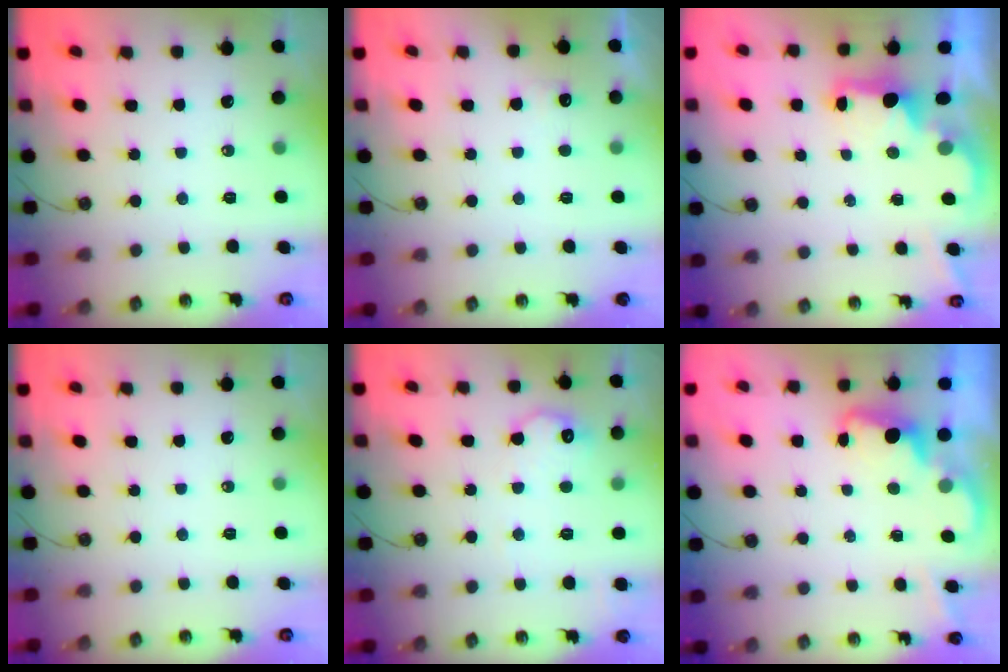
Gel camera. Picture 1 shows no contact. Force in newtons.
{"total": 3.0, "press": 2.8, "slide": 1.0}
{"total": 2.2, "press": 2.0, "slide": 0.8}
{"total": 0.0}
{"total": 9.8, "press": 9.8, "slide": 0.6}
{"total": 2.1, "press": 2.0, "slide": 0.6}